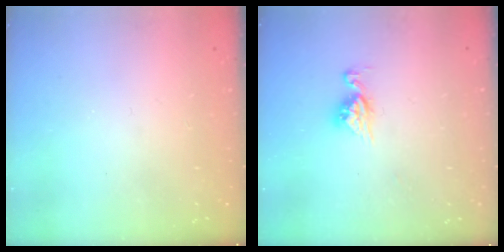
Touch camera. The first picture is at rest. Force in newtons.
{"total": 6.9, "press": 6.8, "slide": 0.6}